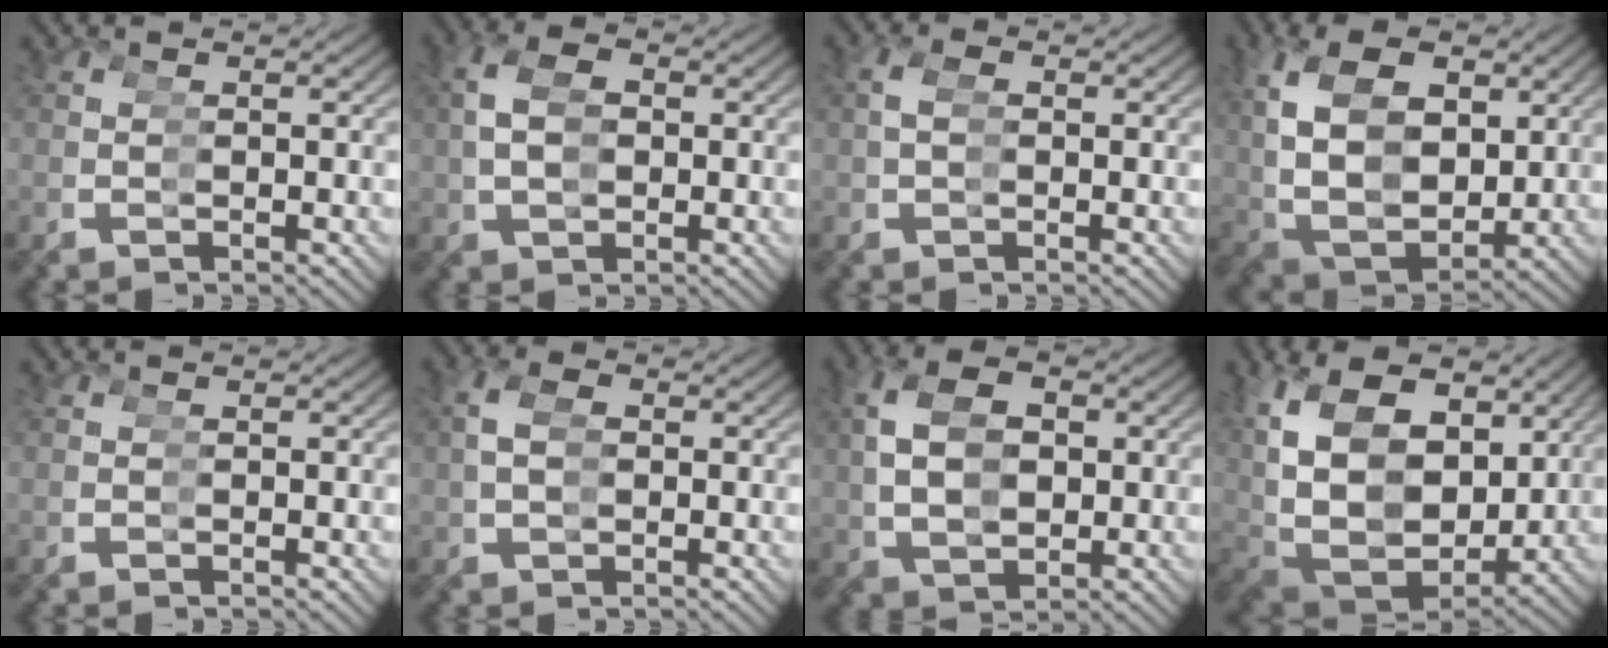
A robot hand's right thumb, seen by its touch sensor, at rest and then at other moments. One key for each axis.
{"total": 2.7, "fx": 0.9, "fy": 2.3, "fz": 1.0, "tx": -0.029, "ty": 0.001, "tz": 0.018}
{"total": 0.6, "fx": -0.2, "fy": 0.3, "fz": -0.4, "tx": -0.002, "ty": 0.001, "tz": -0.003}
{"total": 8.7, "fx": 1.6, "fy": 6.8, "fz": 5.2, "tx": -0.139, "ty": -0.024, "tz": 0.040}
{"total": 0.0}
{"total": 1.2, "fx": 0.3, "fy": 1.1, "fz": 0.0, "tx": -0.010, "ty": 0.000, "tz": 0.006}
{"total": 4.5, "fx": 1.8, "fy": 3.4, "fz": 2.4, "tx": -0.060, "ty": 0.003, "tz": 0.037}
{"total": 11.9, "fx": 1.3, "fy": 9.7, "fz": 6.9, "tx": -0.182, "ty": -0.051, "tz": 0.042}